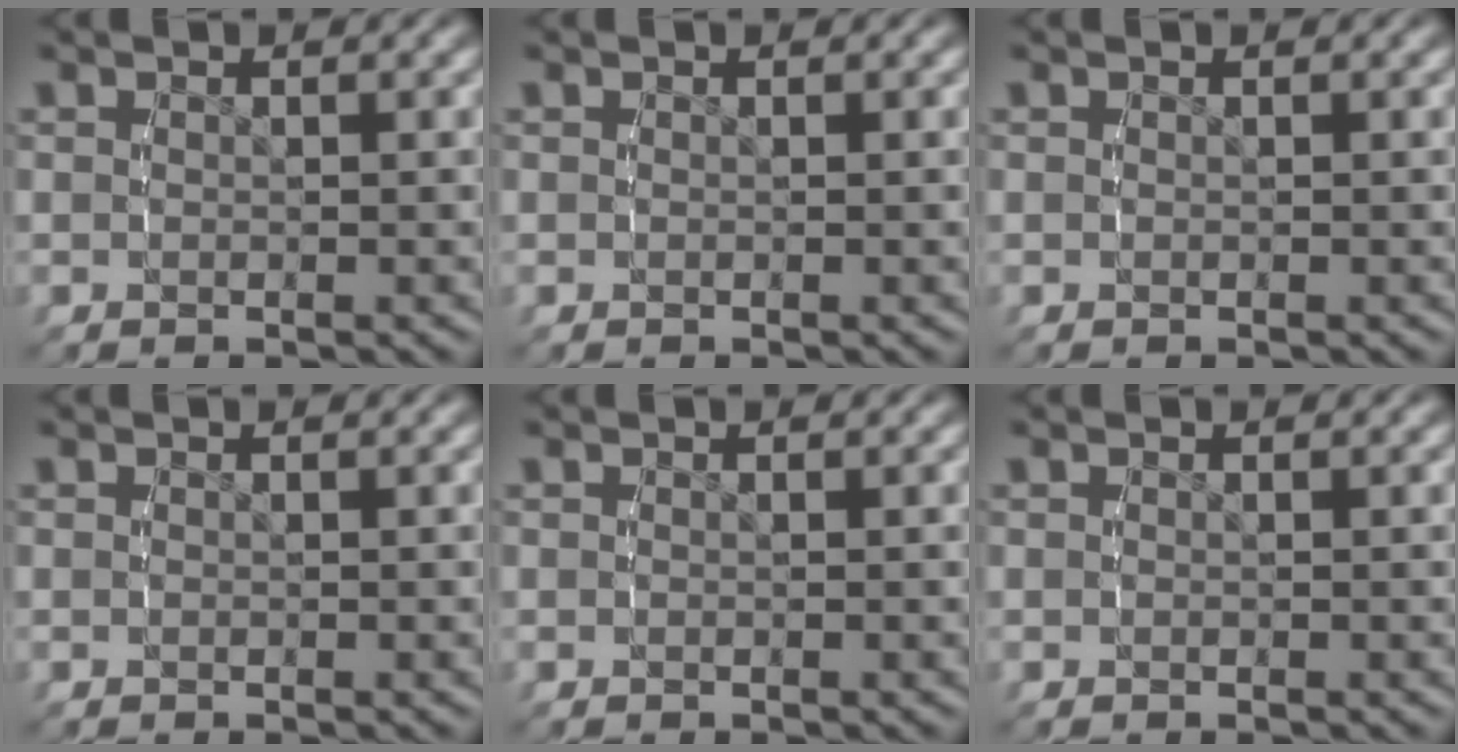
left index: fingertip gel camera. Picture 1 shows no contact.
{"total": 0.0}
{"total": 0.0}
{"total": 0.0}
{"total": 0.0}
{"total": 0.0}